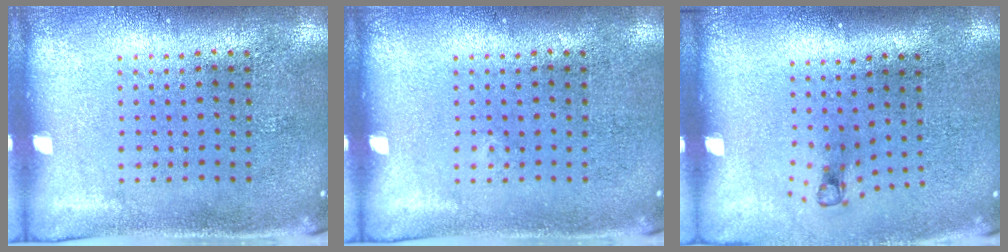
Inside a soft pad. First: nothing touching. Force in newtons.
{"total": 0.0}
{"total": 0.8, "press": 0.4, "slide": 0.7}